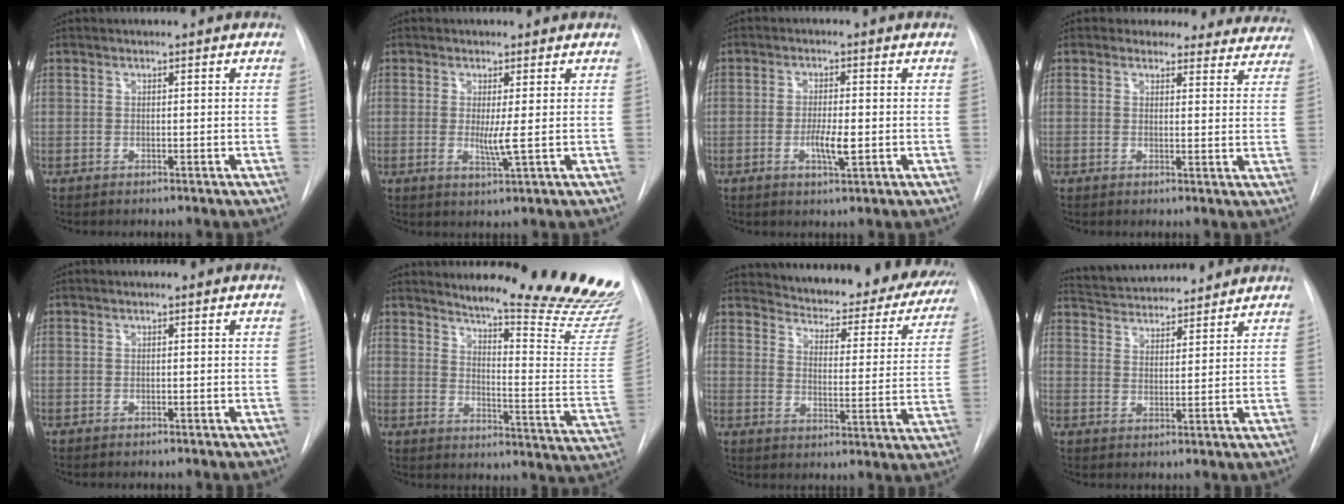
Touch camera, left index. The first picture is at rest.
{"total": 3.0, "force": [0.1, -0.2, 3.0], "torque": [-0.062, -0.008, 0.003]}
{"total": 4.0, "force": [-0.9, 0.7, 3.8], "torque": [-0.070, -0.004, -0.014]}
{"total": 14.4, "force": [13.3, 5.4, 1.1], "torque": [0.026, -0.026, 0.123]}
{"total": 0.0}
{"total": 22.9, "force": [20.4, 0.3, 10.5], "torque": [-0.147, -0.135, 0.249]}
{"total": 29.1, "force": [26.7, 7.2, 9.1], "torque": [-0.134, -0.085, 0.312]}
{"total": 14.2, "force": [13.4, 2.5, 4.0], "torque": [-0.065, 0.029, 0.205]}